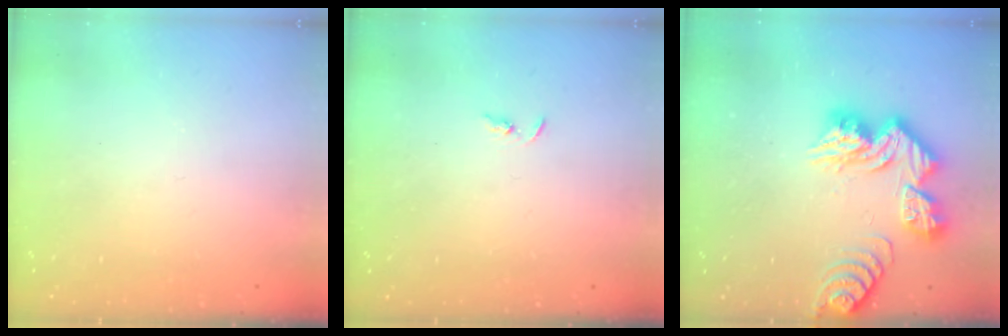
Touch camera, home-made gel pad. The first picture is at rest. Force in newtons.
{"total": 1.5, "press": 1.5, "slide": 0.4}
{"total": 14.3, "press": 14.3, "slide": 1.5}